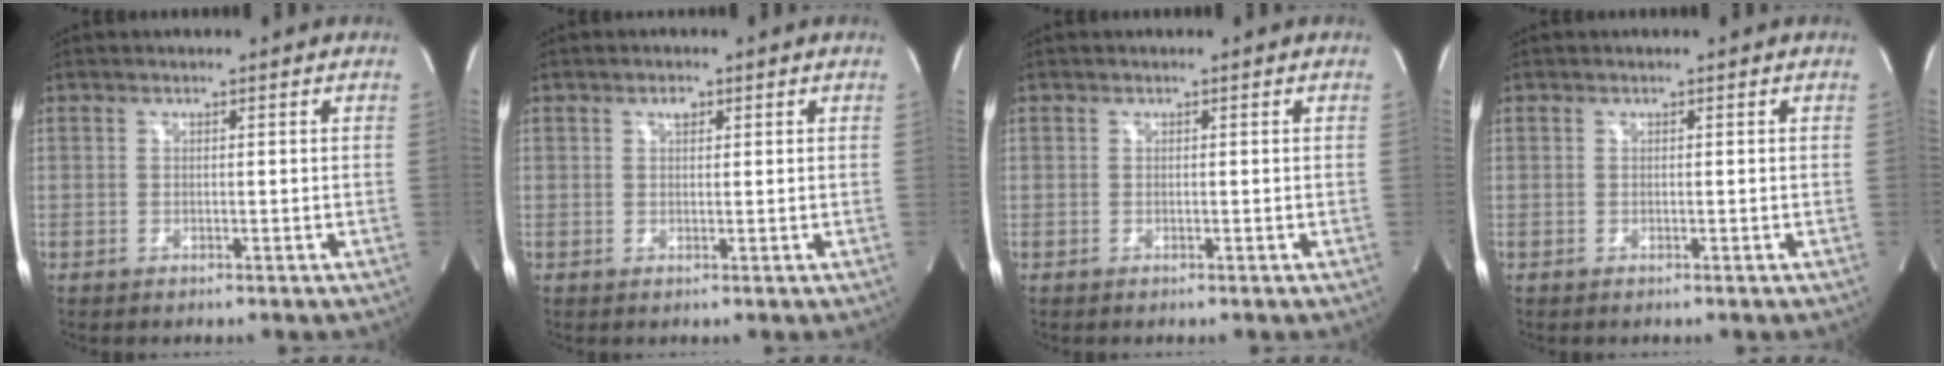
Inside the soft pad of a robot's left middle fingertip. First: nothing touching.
{"total": 1.3, "force": [0.7, 0.5, 0.9], "torque": [-0.019, -0.001, 0.012]}
{"total": 0.0}
{"total": 0.0}